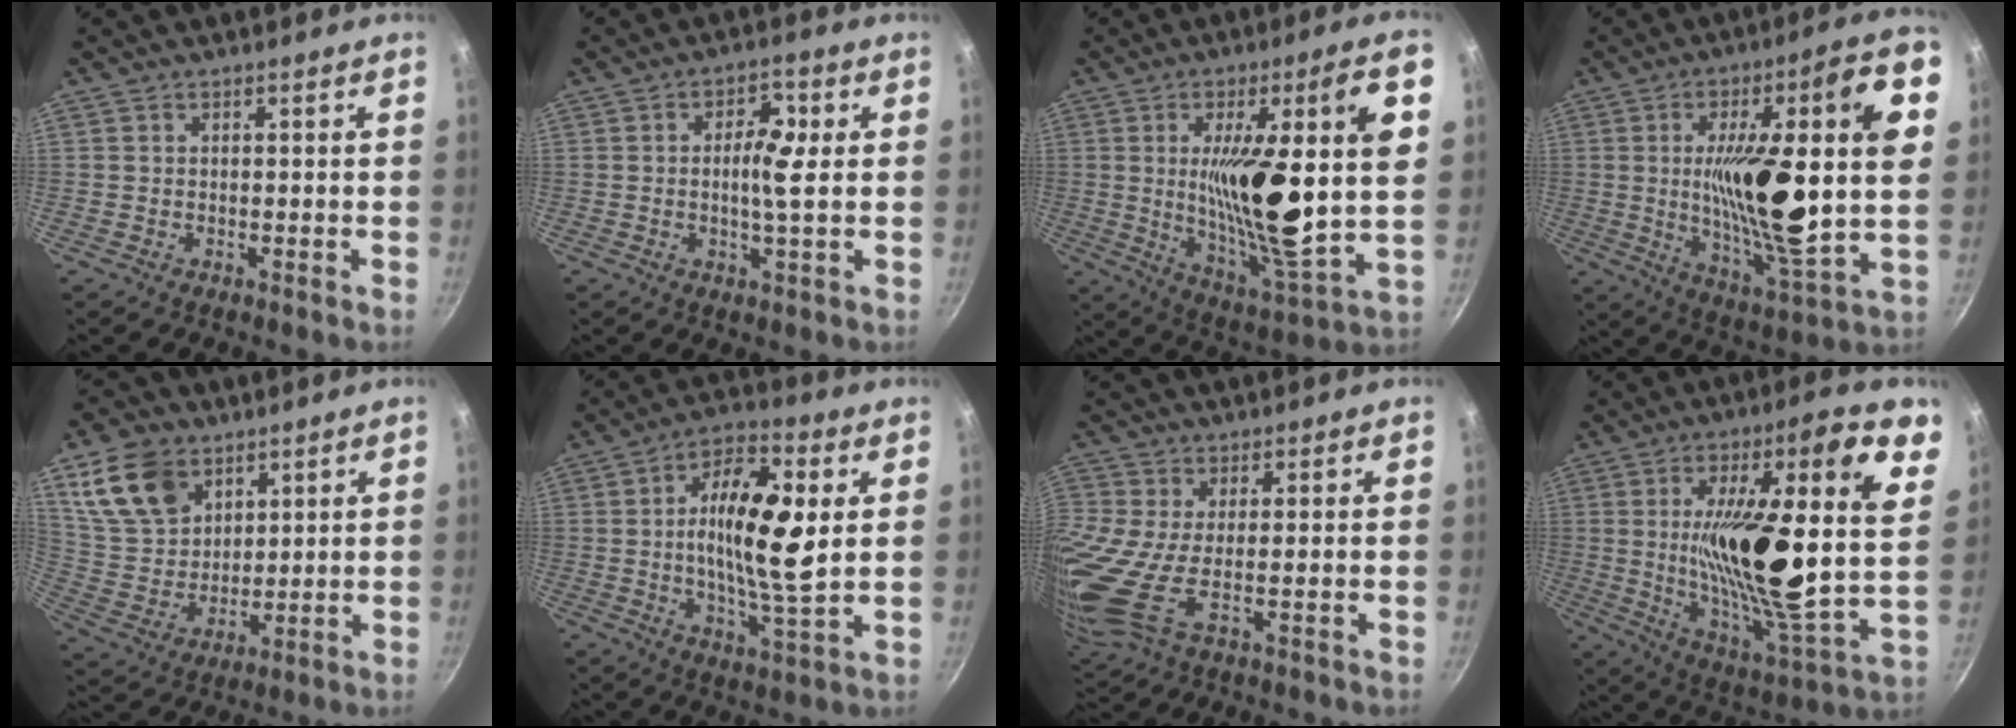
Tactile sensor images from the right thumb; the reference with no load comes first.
{"total": 5.8, "force": [0.5, 1.8, 5.5], "torque": [-0.094, 0.007, 0.003]}
{"total": 25.3, "force": [4.0, 5.3, 24.4], "torque": [-0.389, -0.021, 0.073]}
{"total": 28.5, "force": [4.0, 7.9, 27.1], "torque": [-0.425, -0.003, 0.065]}
{"total": 14.3, "force": [7.6, 9.7, 7.2], "torque": [-0.116, -0.024, 0.160]}
{"total": 16.0, "force": [2.4, 5.5, 14.9], "torque": [-0.249, -0.005, 0.032]}
{"total": 10.3, "force": [0.4, 3.4, 9.7], "torque": [-0.223, -0.014, 0.010]}
{"total": 29.5, "force": [8.3, 8.5, 27.0], "torque": [-0.434, -0.041, 0.130]}